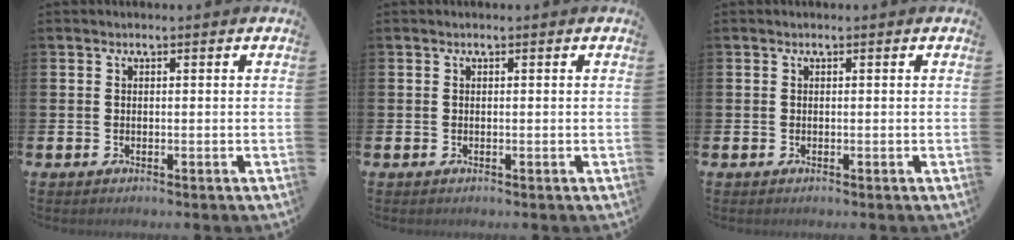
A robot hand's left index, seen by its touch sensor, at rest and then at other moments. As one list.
[{"total": 0.0}, {"total": 0.0}]